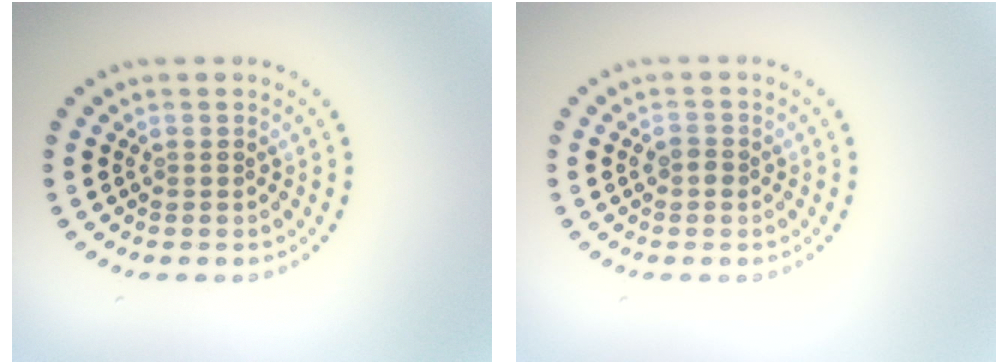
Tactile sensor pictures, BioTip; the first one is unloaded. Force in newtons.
{"total": 1.0, "press": 0.9, "slide": 0.3}